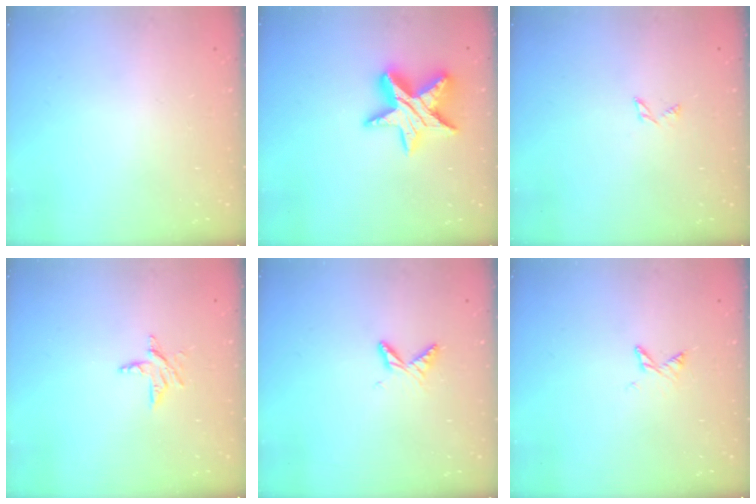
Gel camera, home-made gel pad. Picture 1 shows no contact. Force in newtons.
{"total": 14.6, "press": 14.5, "slide": 1.2}
{"total": 1.8, "press": 1.7, "slide": 0.3}
{"total": 6.1, "press": 6.0, "slide": 0.6}
{"total": 5.8, "press": 5.8, "slide": 0.8}
{"total": 3.9, "press": 3.8, "slide": 0.5}